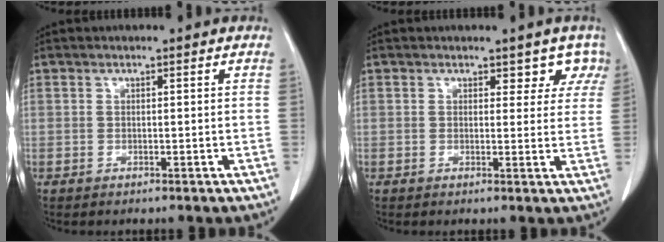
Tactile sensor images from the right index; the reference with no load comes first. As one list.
[{"total": 3.9, "force": [3.0, 2.4, 0.6], "torque": [0.019, -0.005, 0.018]}]